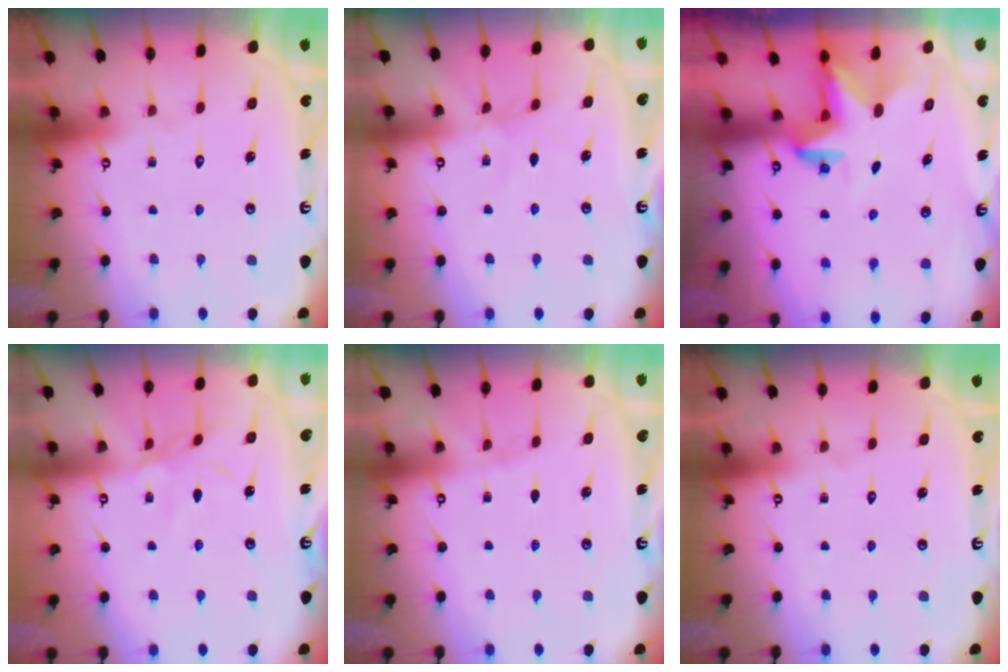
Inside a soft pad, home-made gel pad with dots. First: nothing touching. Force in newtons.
{"total": 2.6, "press": 2.6, "slide": 0.4}
{"total": 3.0, "press": 3.0, "slide": 0.3}
{"total": 5.1, "press": 5.1, "slide": 0.6}
{"total": 2.9, "press": 2.9, "slide": 0.4}
{"total": 0.0}